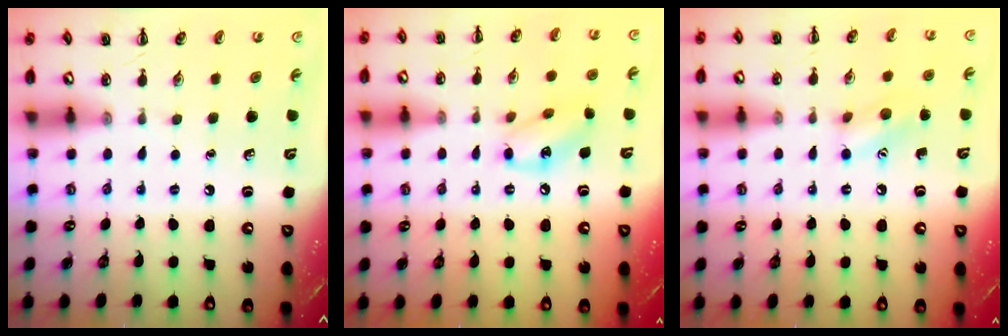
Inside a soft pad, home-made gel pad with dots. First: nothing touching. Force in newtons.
{"total": 10.8, "press": 10.7, "slide": 1.7}
{"total": 8.8, "press": 8.7, "slide": 1.3}